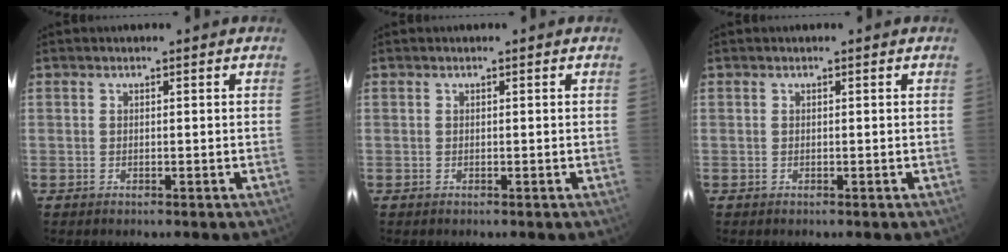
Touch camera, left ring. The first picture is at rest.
{"total": 0.0}
{"total": 0.0}